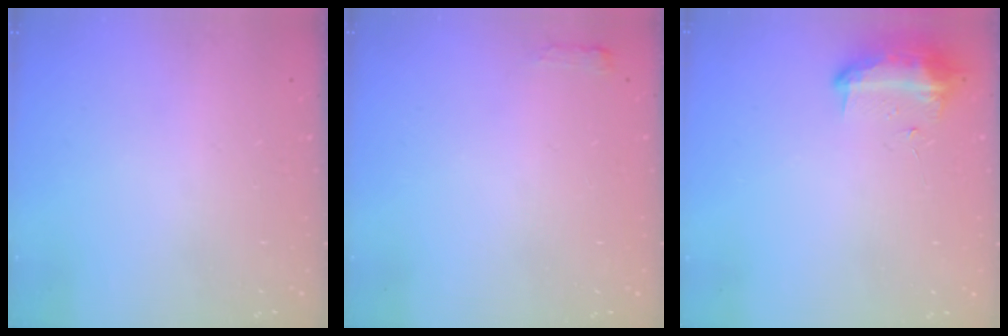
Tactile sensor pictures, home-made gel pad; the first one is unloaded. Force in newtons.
{"total": 2.7, "press": 2.6, "slide": 0.5}
{"total": 10.7, "press": 10.6, "slide": 0.7}